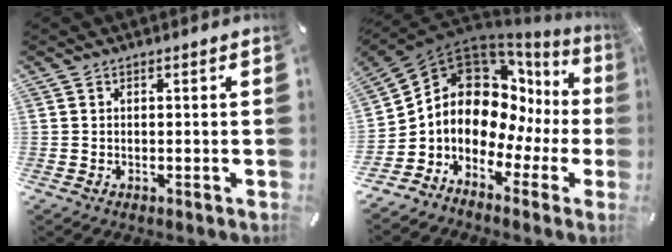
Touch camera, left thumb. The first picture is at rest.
{"total": 12.4, "force": [3.4, 10.1, 6.5], "torque": [-0.135, -0.058, 0.058]}